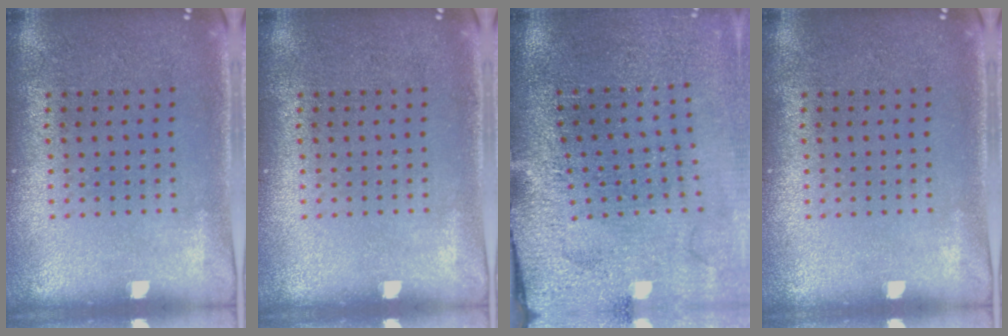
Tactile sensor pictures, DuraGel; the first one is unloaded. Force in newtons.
{"total": 0.0}
{"total": 3.1, "press": 2.9, "slide": 1.3}
{"total": 0.0}